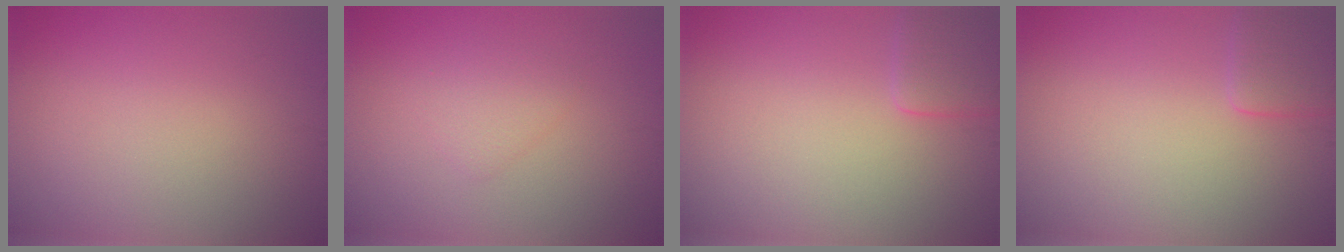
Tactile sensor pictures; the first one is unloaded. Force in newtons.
{"total": 1.5, "press": 1.5, "slide": 0.1}
{"total": 2.4, "press": 2.4, "slide": 0.3}
{"total": 2.4, "press": 2.4, "slide": 0.3}